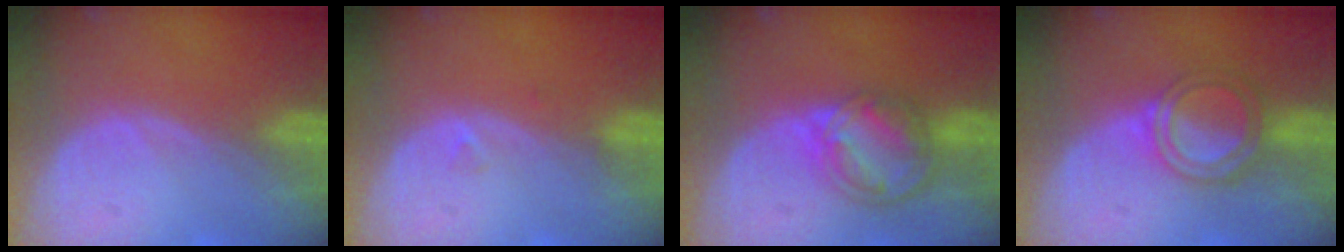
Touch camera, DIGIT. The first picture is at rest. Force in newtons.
{"total": 0.7, "press": 0.7, "slide": 0.2}
{"total": 7.5, "press": 6.6, "slide": 3.6}
{"total": 5.3, "press": 5.2, "slide": 1.3}